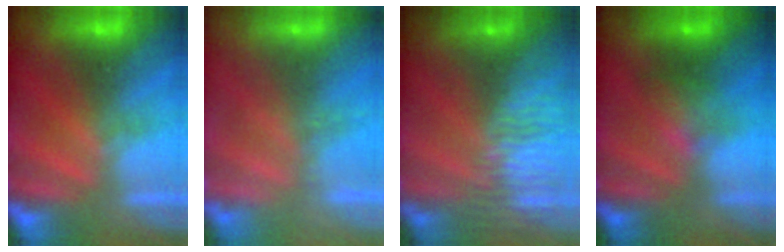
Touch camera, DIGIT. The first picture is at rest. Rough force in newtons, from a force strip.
{"total": 2.3}
{"total": 8.8}
{"total": 2.3}